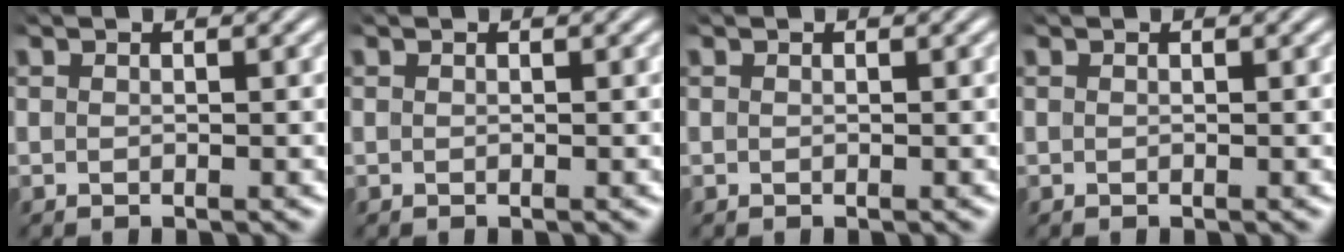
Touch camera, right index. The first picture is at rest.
{"total": 0.0}
{"total": 0.0}
{"total": 0.0}